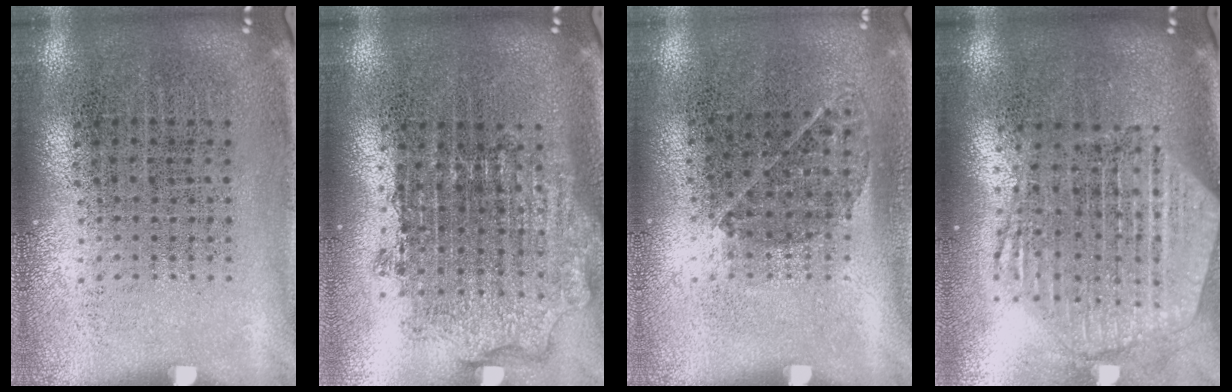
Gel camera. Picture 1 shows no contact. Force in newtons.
{"total": 1.8, "press": 1.5, "slide": 1.1}
{"total": 0.8, "press": 0.7, "slide": 0.4}
{"total": 2.6, "press": 2.2, "slide": 1.5}